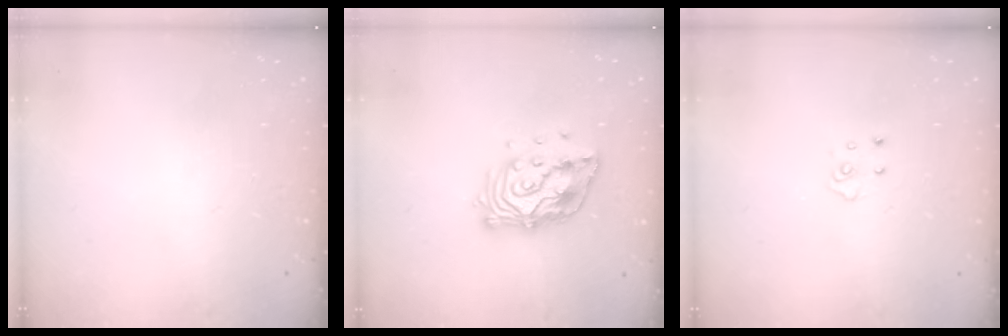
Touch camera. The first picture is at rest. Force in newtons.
{"total": 13.7, "press": 13.7, "slide": 1.2}
{"total": 3.8, "press": 3.8, "slide": 0.3}